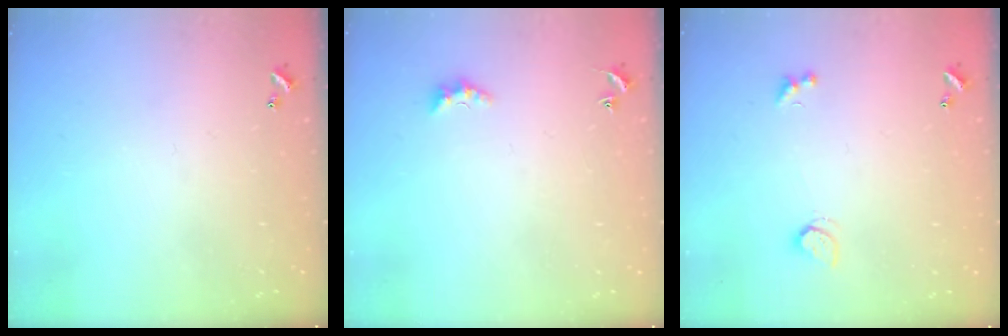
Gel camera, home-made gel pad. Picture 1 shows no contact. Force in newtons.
{"total": 2.6, "press": 2.5, "slide": 0.6}
{"total": 1.3, "press": 1.2, "slide": 0.5}